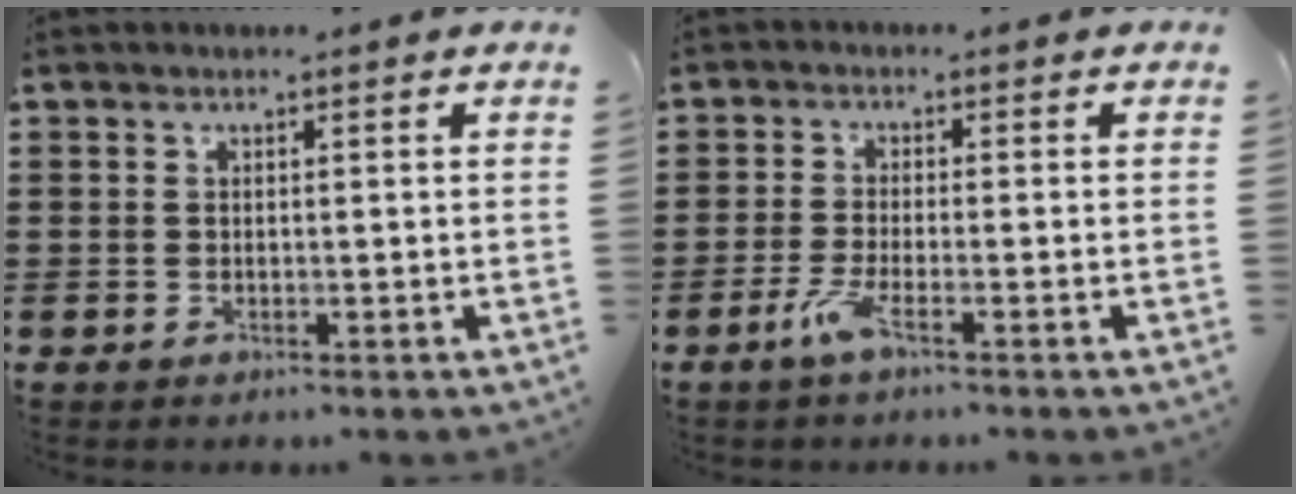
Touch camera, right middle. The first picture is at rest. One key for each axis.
{"total": 3.8, "fx": -2.1, "fy": 0.4, "fz": 3.1, "tx": -0.079, "ty": -0.013, "tz": -0.045}